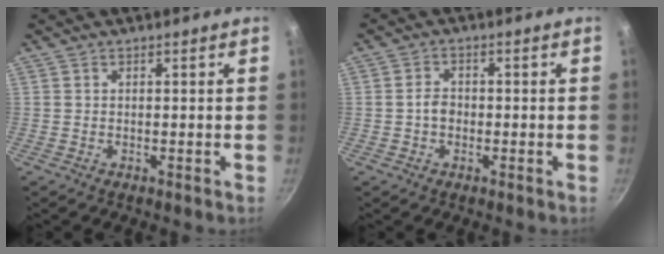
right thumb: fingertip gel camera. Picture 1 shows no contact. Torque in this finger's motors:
{"motor_torque": [-0.40, 0.39, 0.23, 0.48, -0.01]}